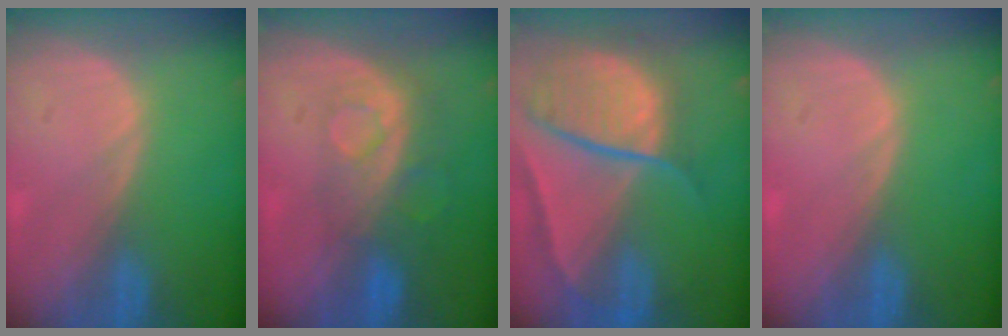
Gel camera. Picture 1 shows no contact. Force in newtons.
{"total": 8.5, "press": 7.1, "slide": 4.8}
{"total": 10.8, "press": 9.0, "slide": 5.8}
{"total": 0.0}